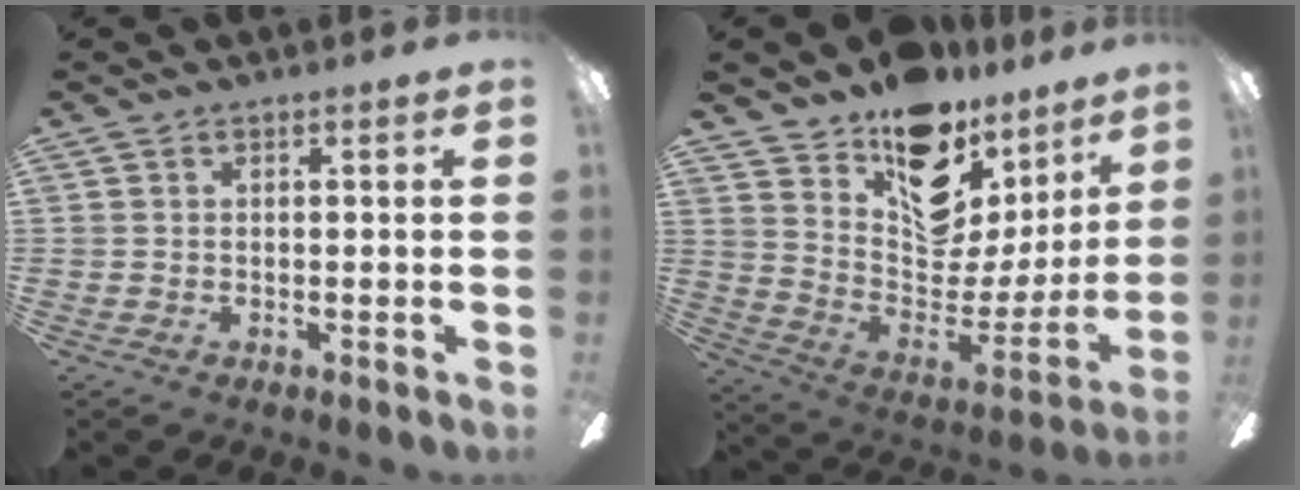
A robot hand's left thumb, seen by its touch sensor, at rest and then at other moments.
{"total": 15.6, "force": [10.5, 9.2, 7.0], "torque": [-0.102, -0.089, 0.189]}